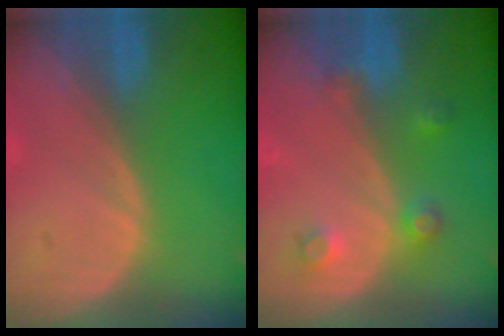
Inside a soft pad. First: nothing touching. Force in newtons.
{"total": 3.7, "press": 3.4, "slide": 1.4}